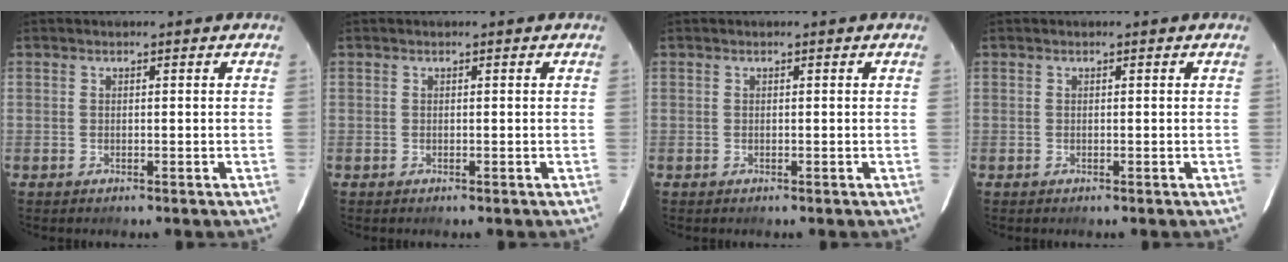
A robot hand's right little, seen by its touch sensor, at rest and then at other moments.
{"total": 0.0}
{"total": 0.0}
{"total": 0.0}